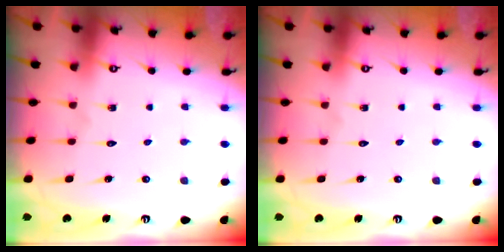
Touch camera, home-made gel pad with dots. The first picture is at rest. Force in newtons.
{"total": 0.0}